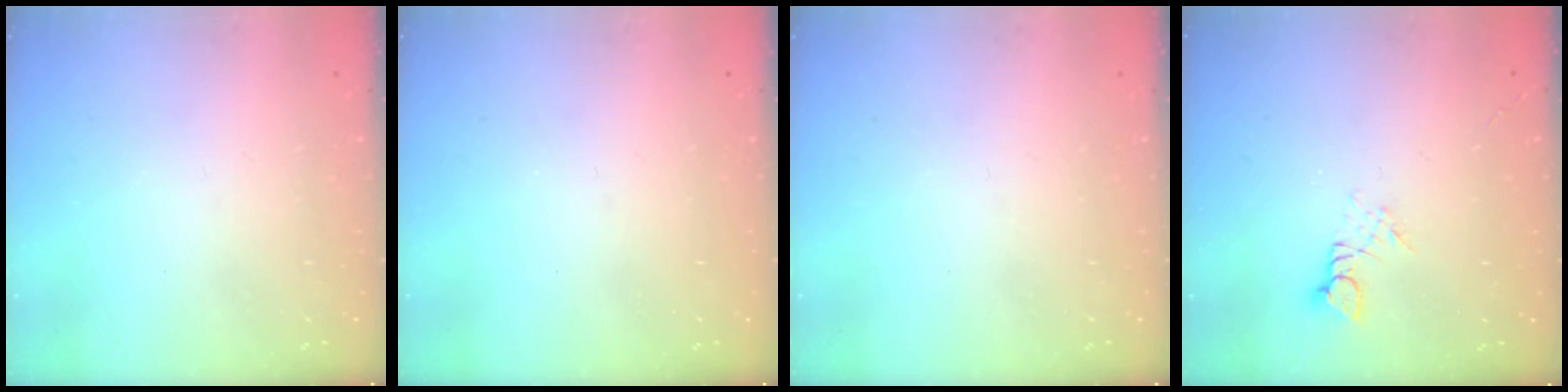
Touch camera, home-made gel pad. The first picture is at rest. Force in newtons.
{"total": 0.0}
{"total": 0.0}
{"total": 3.0, "press": 3.0, "slide": 0.3}